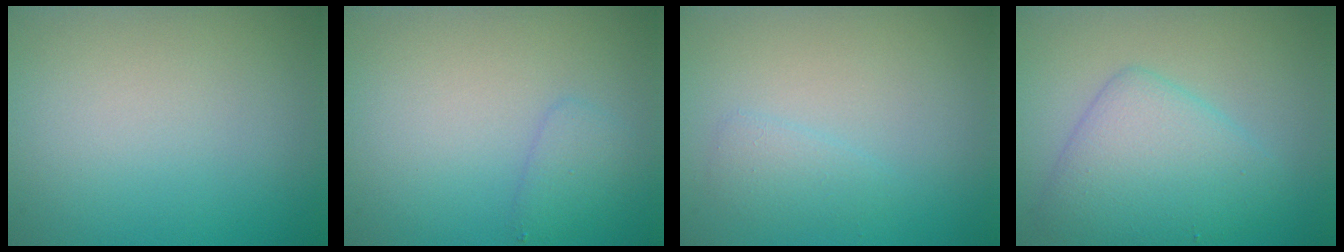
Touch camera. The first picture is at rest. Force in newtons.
{"total": 1.4, "press": 1.4, "slide": 0.1}
{"total": 1.4, "press": 1.4, "slide": 0.1}
{"total": 5.1, "press": 5.1, "slide": 0.2}